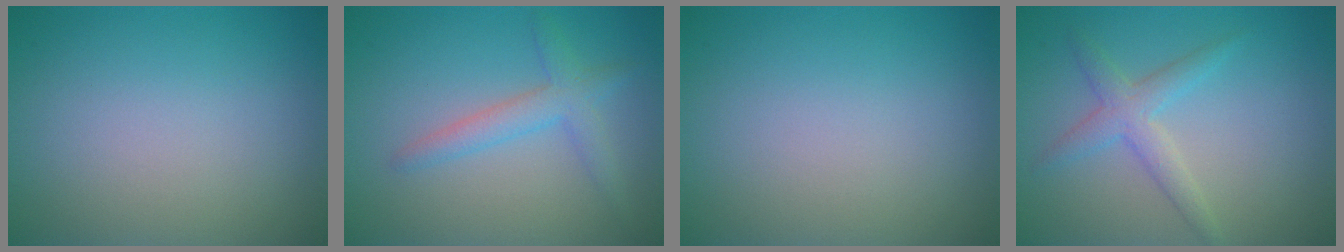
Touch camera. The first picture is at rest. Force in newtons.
{"total": 2.6, "press": 2.6, "slide": 0.2}
{"total": 0.0}
{"total": 2.5, "press": 2.5, "slide": 0.2}